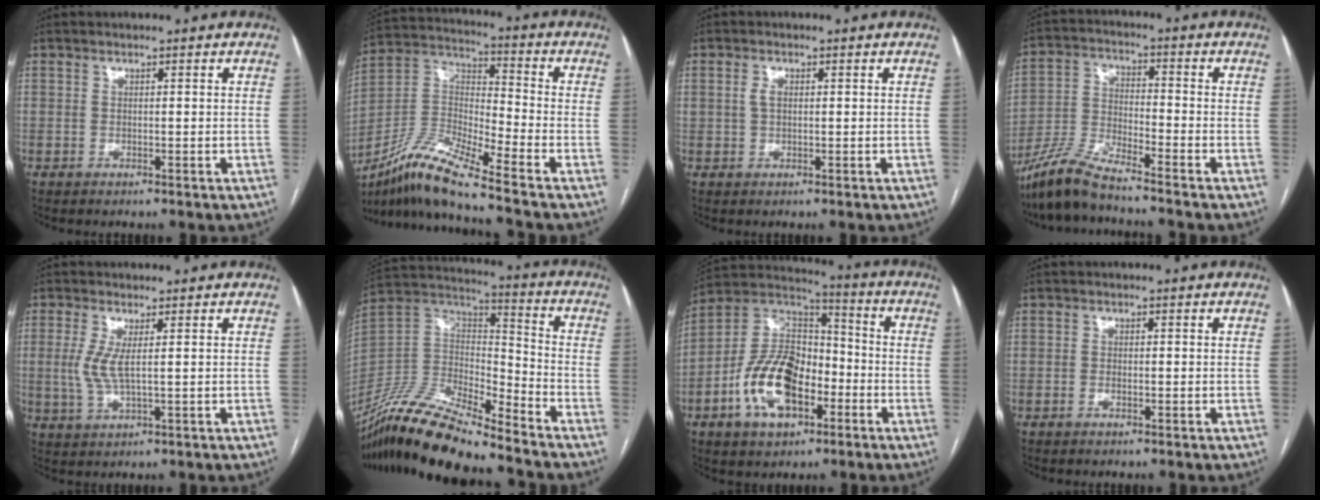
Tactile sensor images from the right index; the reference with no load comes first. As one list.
[{"total": 13.0, "force": [-10.6, -0.4, 7.4], "torque": [-0.157, 0.002, -0.202]}, {"total": 2.0, "force": [0.4, 1.2, 1.5], "torque": [-0.034, 0.007, 0.009]}, {"total": 9.1, "force": [-7.8, 0.6, 4.5], "torque": [-0.099, -0.015, -0.157]}, {"total": 4.3, "force": [0.6, 0.8, 4.2], "torque": [-0.102, -0.005, 0.015]}, {"total": 19.2, "force": [-16.5, 2.6, 9.5], "torque": [-0.195, 0.001, -0.314]}, {"total": 15.8, "force": [-5.7, 8.6, 11.9], "torque": [-0.245, 0.018, -0.099]}, {"total": 0.9, "force": [-0.4, 0.4, 0.7], "torque": [-0.015, -0.004, -0.006]}]